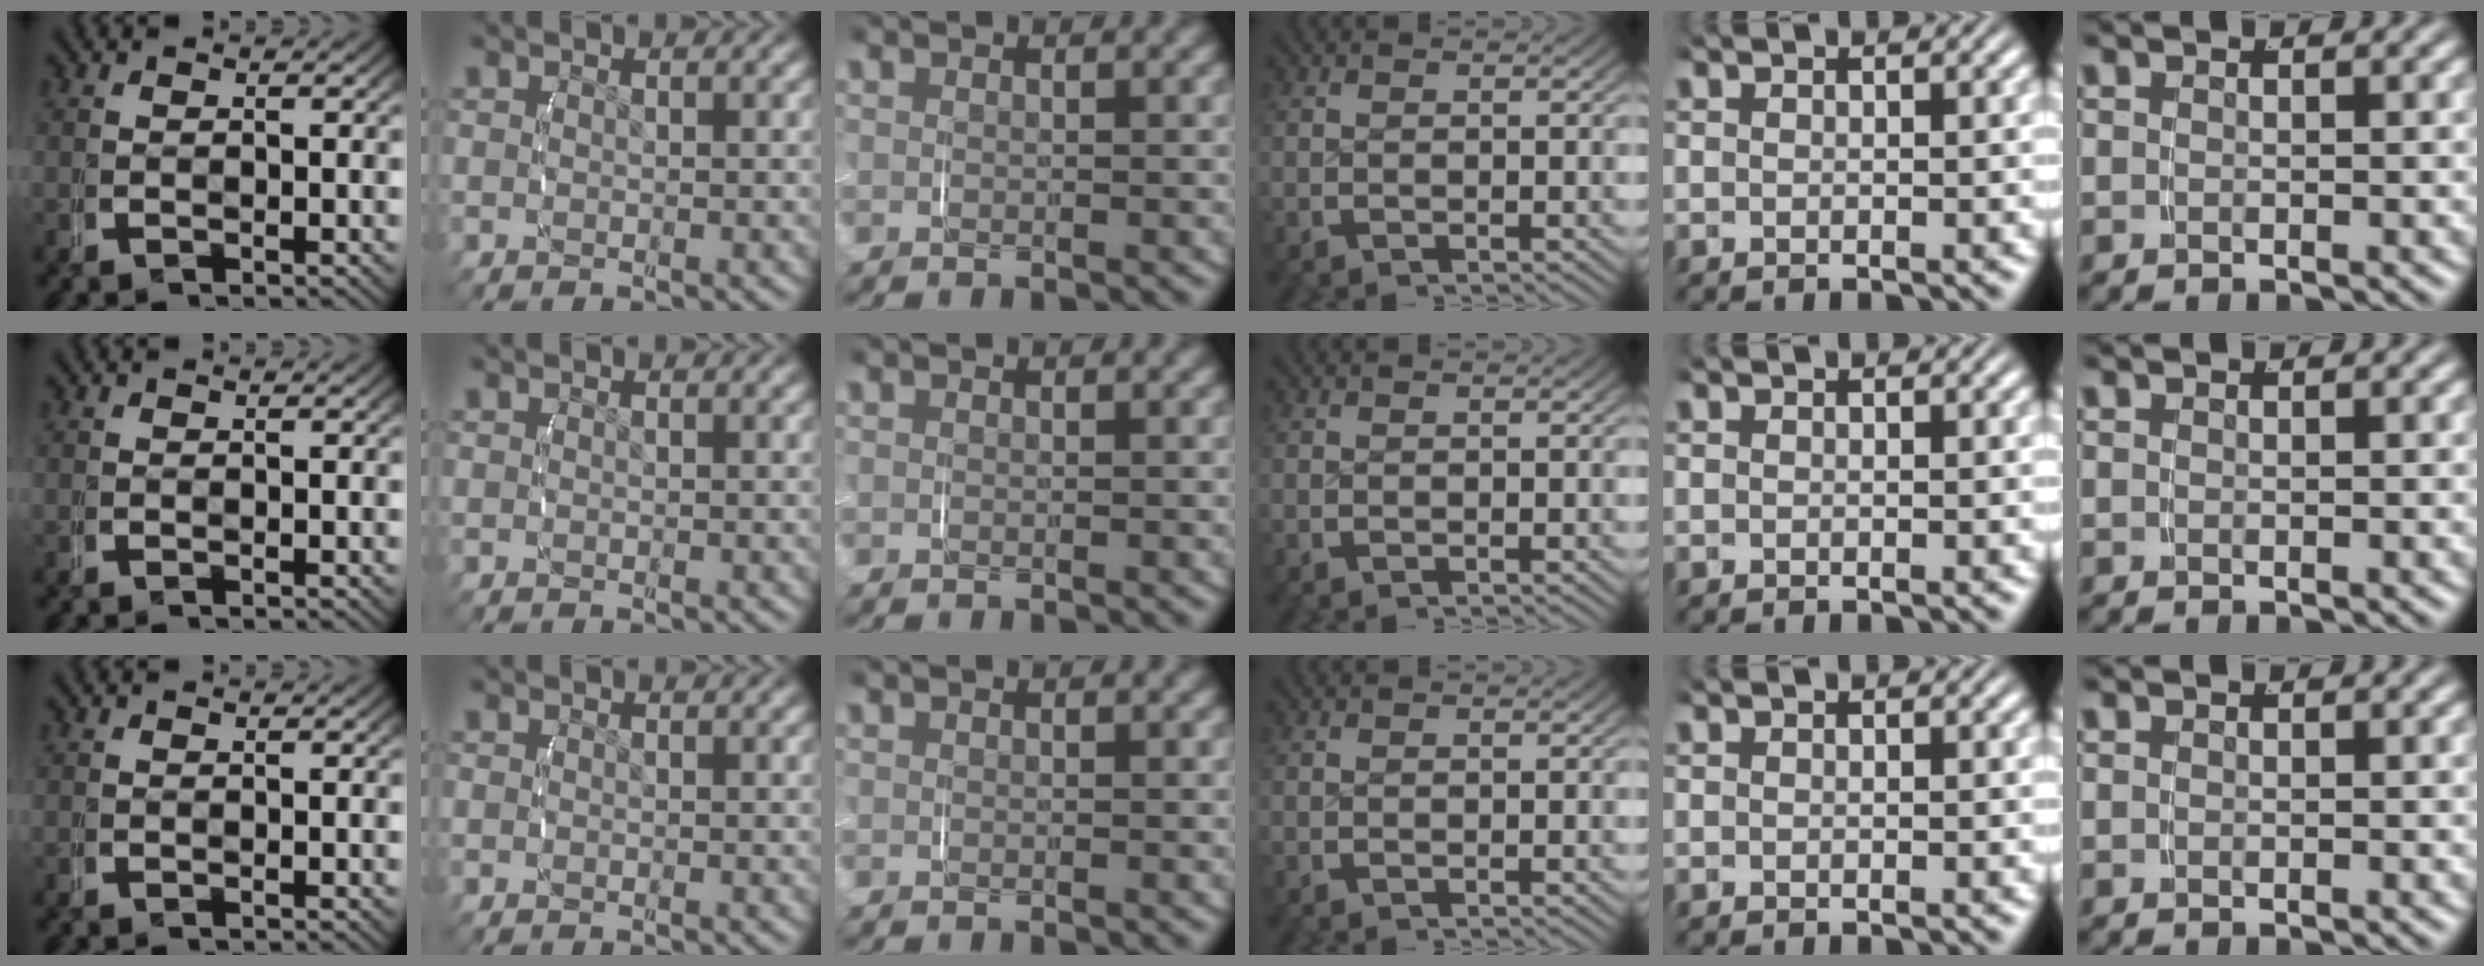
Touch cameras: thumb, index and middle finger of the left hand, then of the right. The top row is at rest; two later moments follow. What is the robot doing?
{"motion": "grasp_and_lifting", "object": "router"}